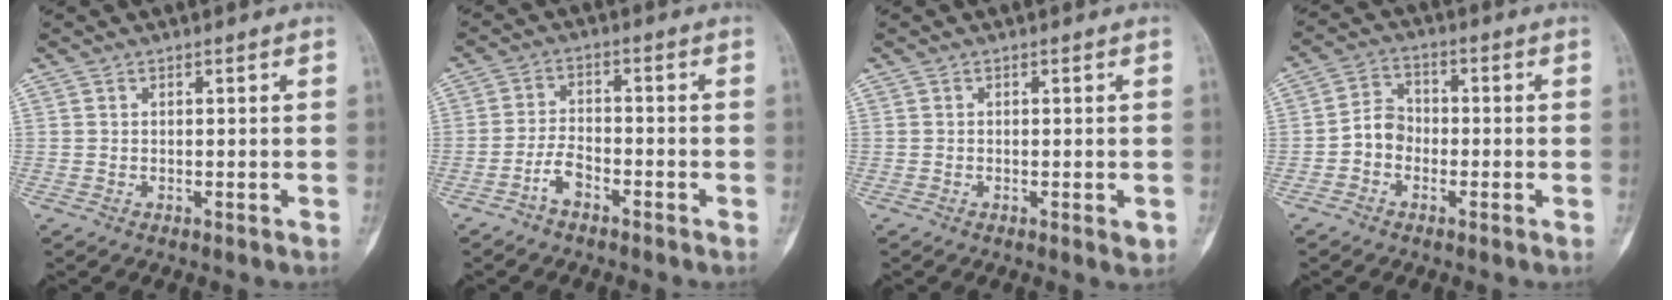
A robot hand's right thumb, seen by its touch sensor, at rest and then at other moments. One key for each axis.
{"total": 4.2, "fx": -2.8, "fy": 2.0, "fz": 2.5, "tx": -0.045, "ty": 0.024, "tz": -0.055}
{"total": 1.6, "fx": -0.5, "fy": 0.6, "fz": 1.4, "tx": -0.017, "ty": -0.002, "tz": -0.006}
{"total": 5.2, "fx": -1.6, "fy": 4.2, "fz": 2.6, "tx": -0.028, "ty": 0.023, "tz": -0.042}